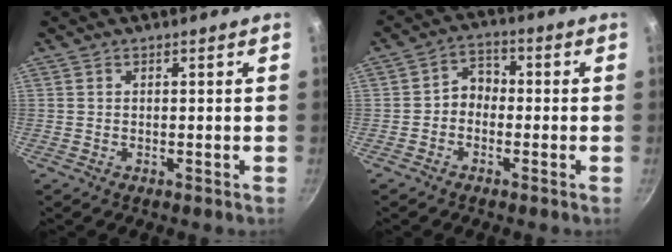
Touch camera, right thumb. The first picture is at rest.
{"total": 4.4, "force": [-1.1, 3.5, 2.4], "torque": [-0.015, 0.026, -0.031]}